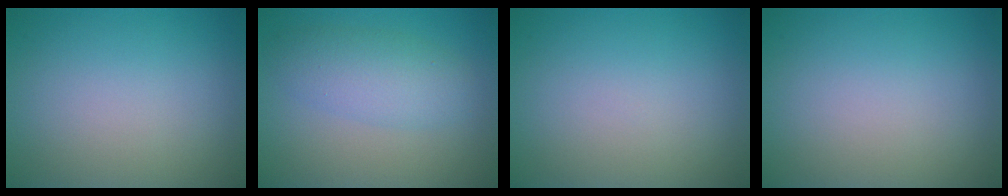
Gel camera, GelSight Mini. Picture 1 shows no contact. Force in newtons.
{"total": 4.0, "press": 4.0, "slide": 0.2}
{"total": 0.0}
{"total": 0.0}